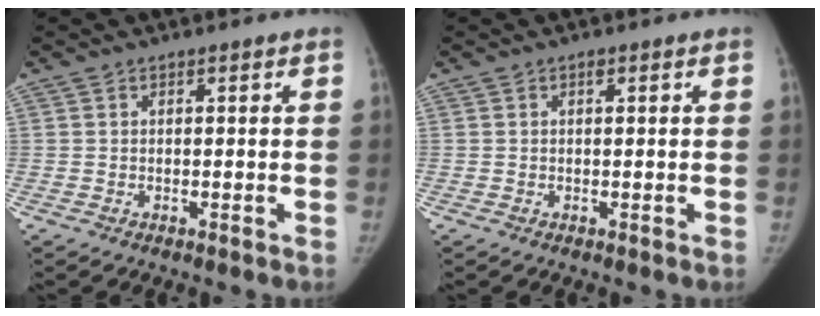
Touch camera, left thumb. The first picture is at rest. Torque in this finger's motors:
{"motor_torque": [-0.02, -0.02, -0.01, 0.03, -0.04]}